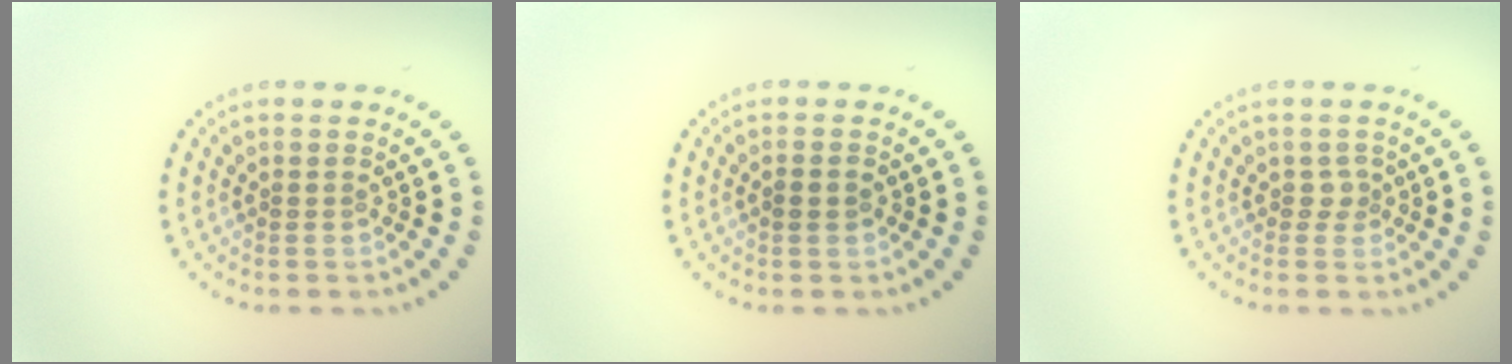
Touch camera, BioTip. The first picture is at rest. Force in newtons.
{"total": 1.2, "press": 1.1, "slide": 0.4}
{"total": 0.9, "press": 0.6, "slide": 0.7}